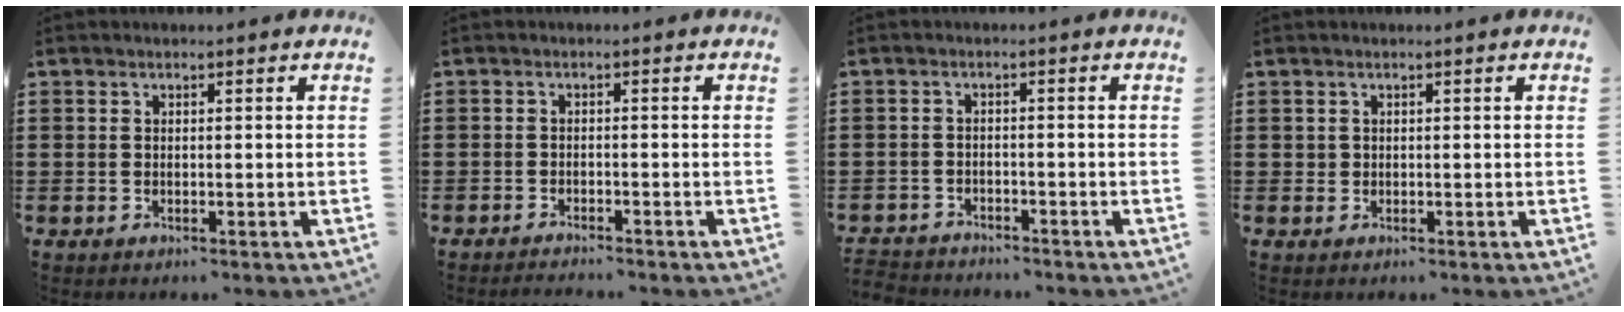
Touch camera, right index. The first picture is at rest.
{"total": 1.7, "force": [-1.7, -0.2, -0.1], "torque": [-0.001, 0.001, -0.037]}
{"total": 2.5, "force": [-2.4, 0.2, -0.3], "torque": [-0.003, -0.002, -0.055]}
{"total": 0.7, "force": [0.2, 0.6, 0.1], "torque": [-0.003, 0.005, 0.004]}